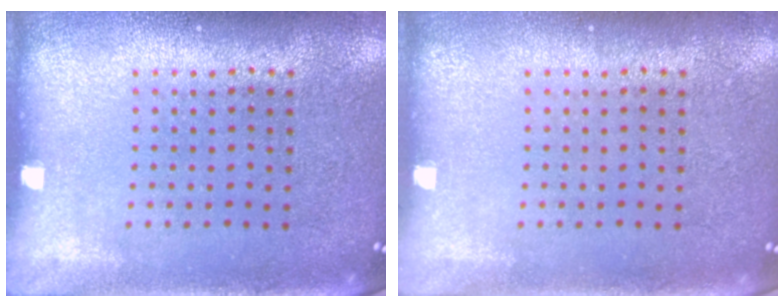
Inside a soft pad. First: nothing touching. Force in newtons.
{"total": 0.0}